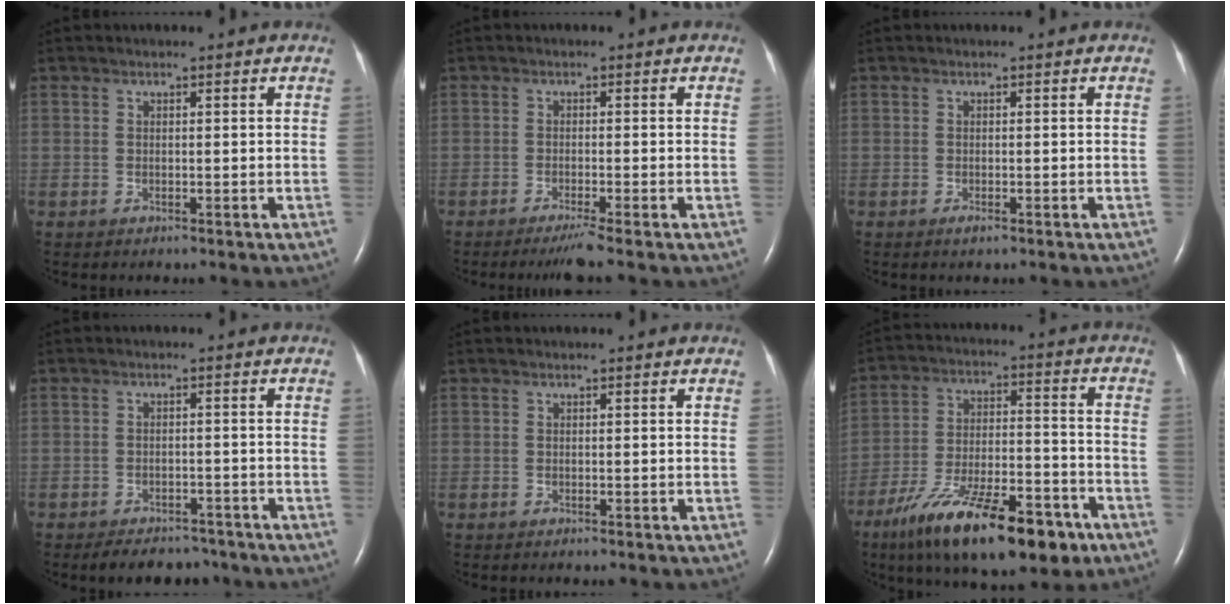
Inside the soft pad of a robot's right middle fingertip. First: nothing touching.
{"total": 2.9, "force": [-2.1, -0.9, 1.7], "torque": [-0.030, -0.006, -0.040]}
{"total": 0.8, "force": [-0.5, 0.2, 0.6], "torque": [-0.012, -0.002, -0.007]}
{"total": 6.5, "force": [-5.5, 2.9, 1.8], "torque": [-0.020, 0.005, -0.075]}
{"total": 0.0}
{"total": 19.9, "force": [-12.7, 5.7, 14.2], "torque": [-0.218, -0.009, -0.208]}